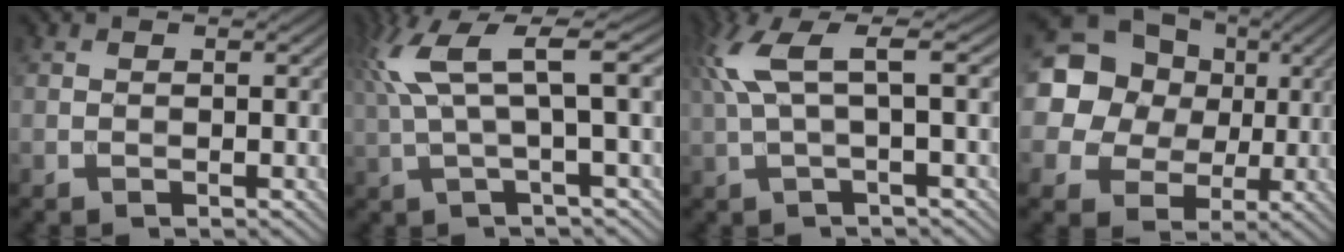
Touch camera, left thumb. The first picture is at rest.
{"total": 9.1, "force": [2.7, 1.6, 8.5], "torque": [-0.166, 0.026, 0.055]}
{"total": 7.2, "force": [2.1, 1.4, 6.8], "torque": [-0.145, 0.022, 0.039]}
{"total": 21.5, "force": [5.5, 19.2, 7.8], "torque": [-0.216, 0.032, 0.074]}